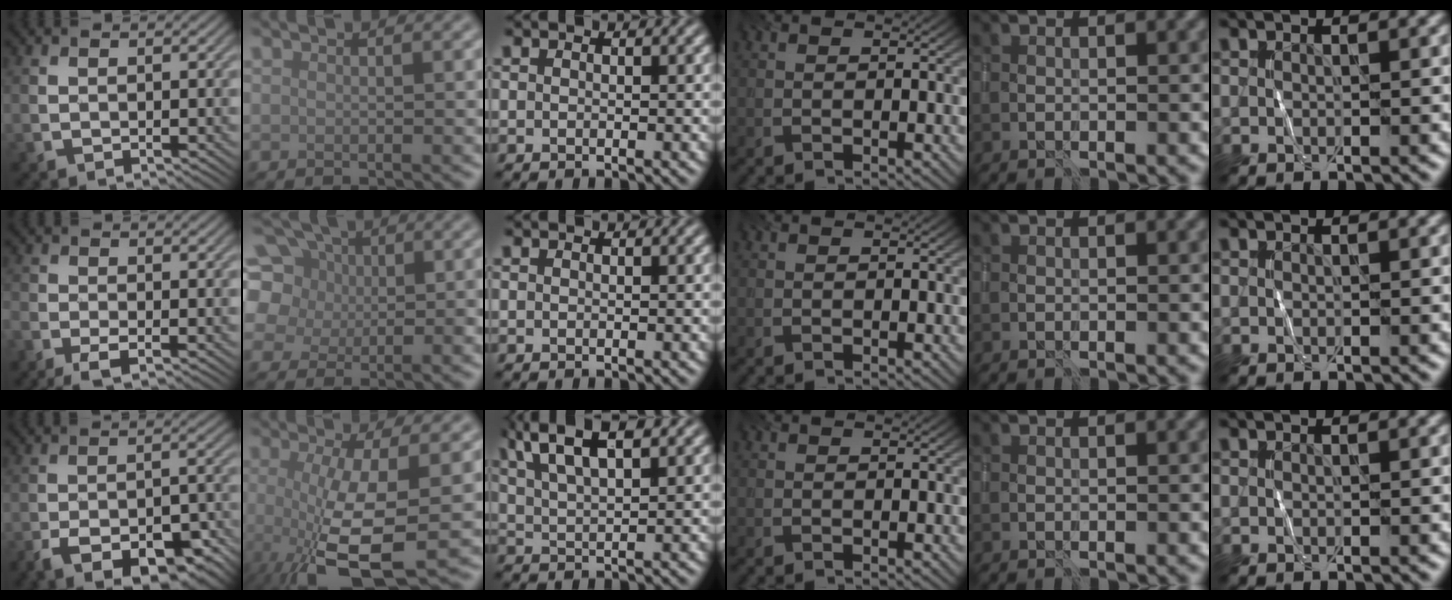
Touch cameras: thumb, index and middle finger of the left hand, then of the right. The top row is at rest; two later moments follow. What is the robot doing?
{"motion": "wrap", "object": "sponge"}